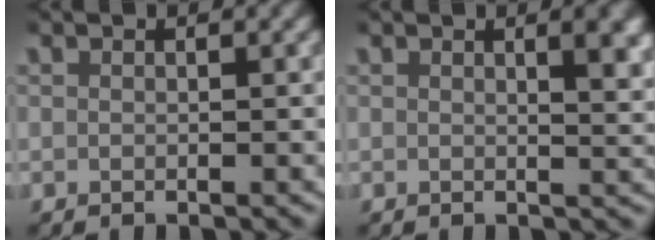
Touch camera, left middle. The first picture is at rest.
{"total": 2.3, "force": [1.1, 0.2, 2.0], "torque": [-0.023, -0.003, 0.016]}